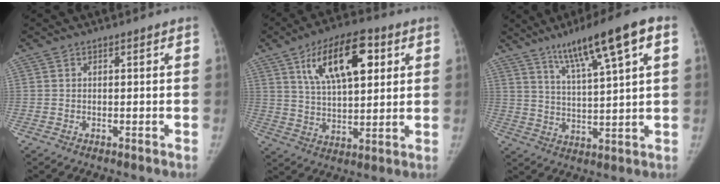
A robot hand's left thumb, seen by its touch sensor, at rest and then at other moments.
{"total": 16.2, "force": [6.5, 7.4, 12.9], "torque": [-0.185, -0.011, 0.112]}
{"total": 14.3, "force": [7.3, 1.9, 12.1], "torque": [-0.196, -0.011, 0.121]}